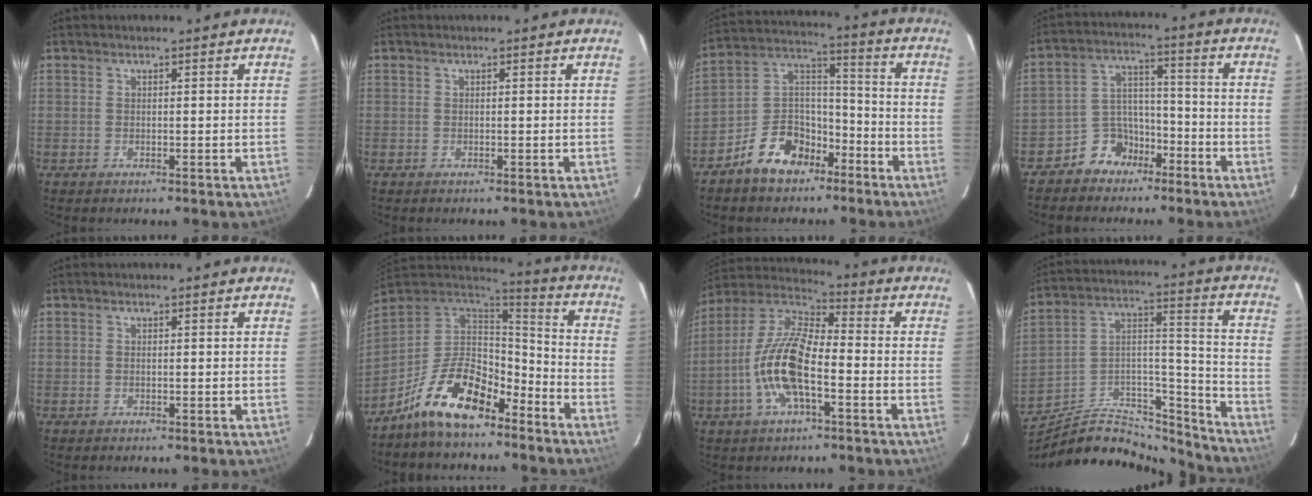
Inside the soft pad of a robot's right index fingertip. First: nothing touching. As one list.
[{"total": 0.0}, {"total": 12.0, "force": [-7.7, 7.4, 5.4], "torque": [-0.112, 0.056, -0.122]}, {"total": 8.1, "force": [-5.8, 5.6, 1.1], "torque": [-0.022, 0.042, -0.098]}, {"total": 0.0}, {"total": 16.4, "force": [-10.9, 7.2, 9.9], "torque": [-0.203, 0.011, -0.191]}, {"total": 14.3, "force": [-4.6, 5.1, 12.6], "torque": [-0.258, 0.001, -0.093]}, {"total": 21.3, "force": [-18.0, 8.0, 8.0], "torque": [-0.136, 0.060, -0.271]}]